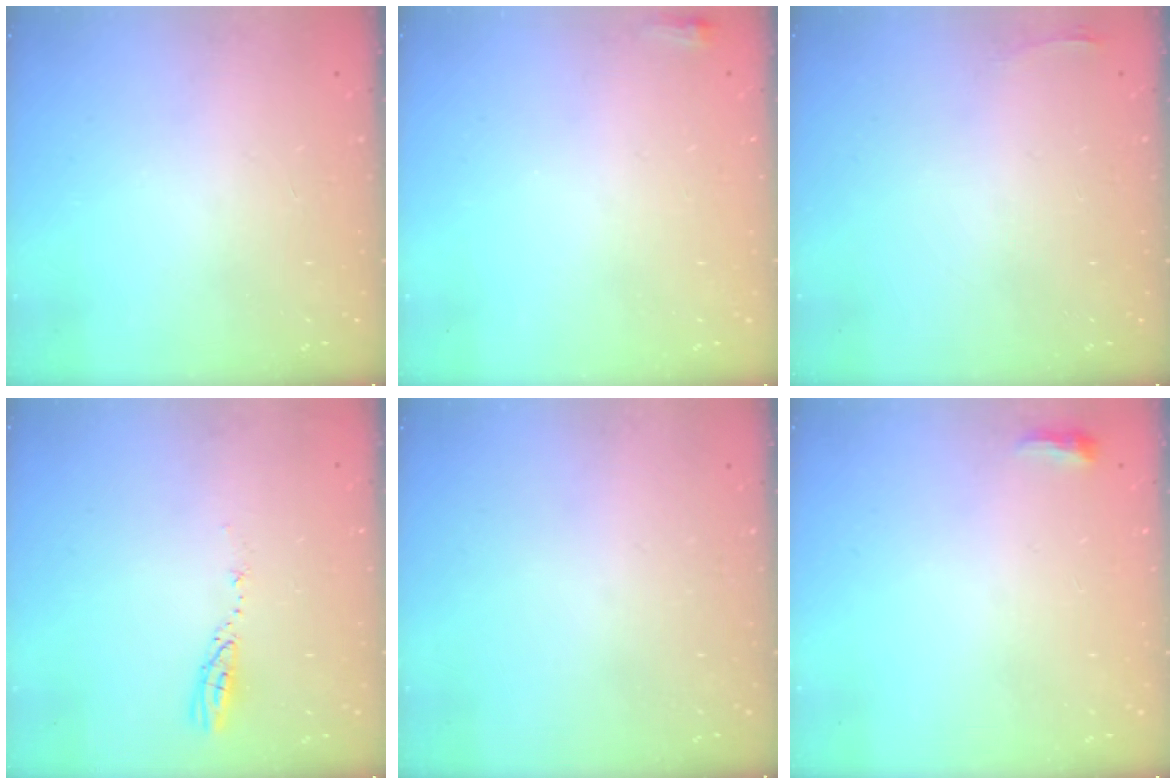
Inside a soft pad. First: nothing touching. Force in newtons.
{"total": 2.9, "press": 2.6, "slide": 1.1}
{"total": 3.1, "press": 2.7, "slide": 1.5}
{"total": 3.3, "press": 3.3, "slide": 0.4}
{"total": 0.0}
{"total": 3.4, "press": 3.3, "slide": 0.8}